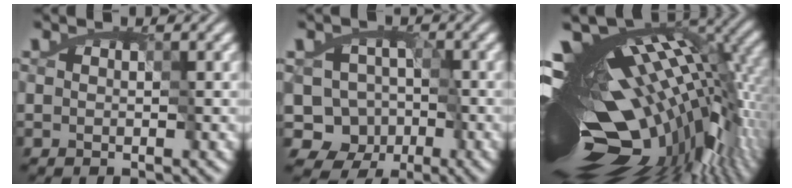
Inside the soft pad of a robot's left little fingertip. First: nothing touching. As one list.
[{"total": 8.8, "force": [-4.9, 6.9, 2.3], "torque": [-0.014, -0.003, -0.095]}, {"total": 17.5, "force": [-3.6, 7.1, 15.6], "torque": [-0.224, -0.020, -0.051]}]